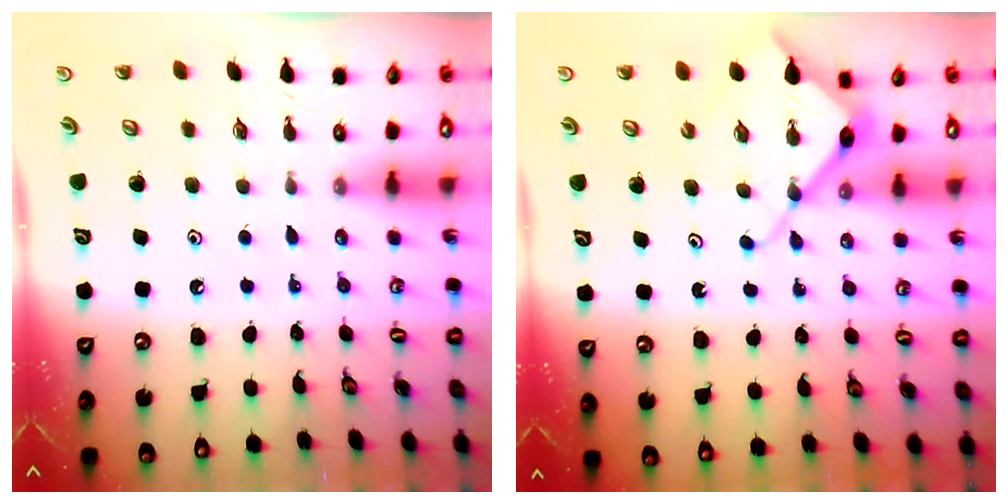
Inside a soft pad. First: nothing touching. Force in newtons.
{"total": 9.9, "press": 9.8, "slide": 0.9}